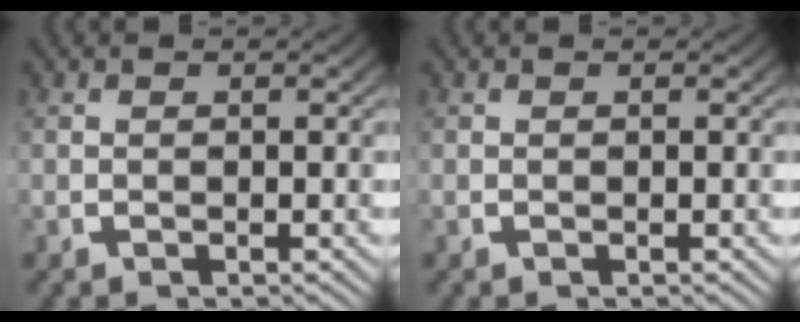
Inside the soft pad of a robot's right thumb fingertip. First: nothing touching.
{"total": 0.0}